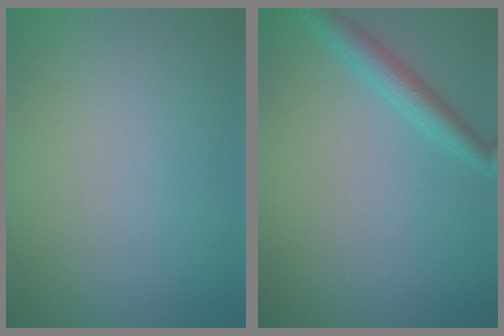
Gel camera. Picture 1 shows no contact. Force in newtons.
{"total": 2.6, "press": 2.6, "slide": 0.1}